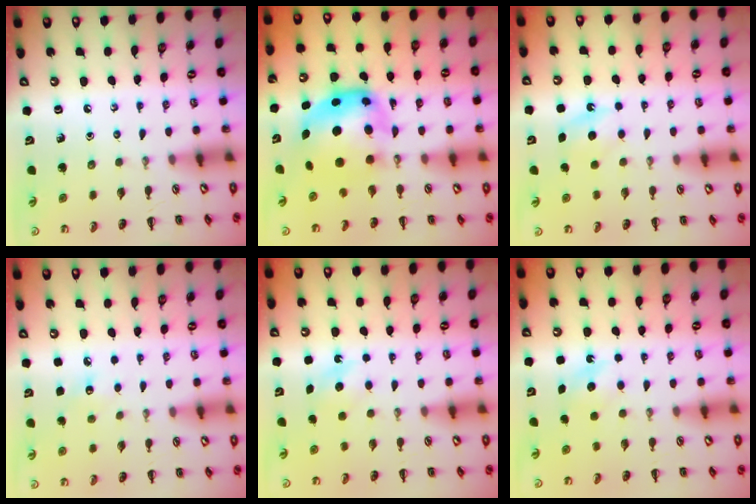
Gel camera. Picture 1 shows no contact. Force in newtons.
{"total": 8.5, "press": 8.3, "slide": 2.0}
{"total": 5.2, "press": 5.0, "slide": 1.5}
{"total": 5.8, "press": 5.7, "slide": 1.5}
{"total": 4.2, "press": 4.1, "slide": 1.1}
{"total": 4.2, "press": 4.1, "slide": 1.1}